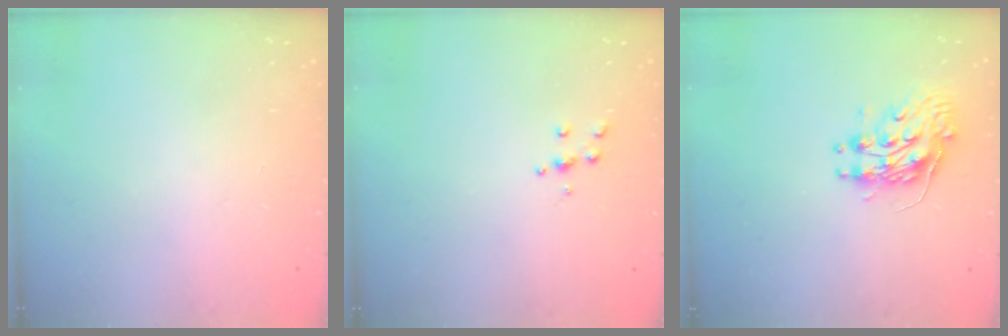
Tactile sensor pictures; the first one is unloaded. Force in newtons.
{"total": 4.3, "press": 4.3, "slide": 0.5}
{"total": 9.8, "press": 9.7, "slide": 0.8}